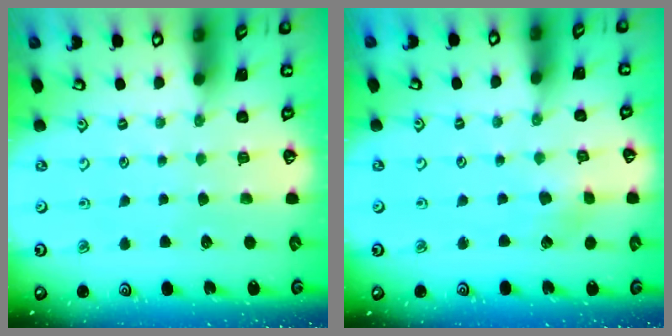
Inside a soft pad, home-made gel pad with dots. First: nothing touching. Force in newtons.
{"total": 3.2, "press": 3.1, "slide": 0.3}